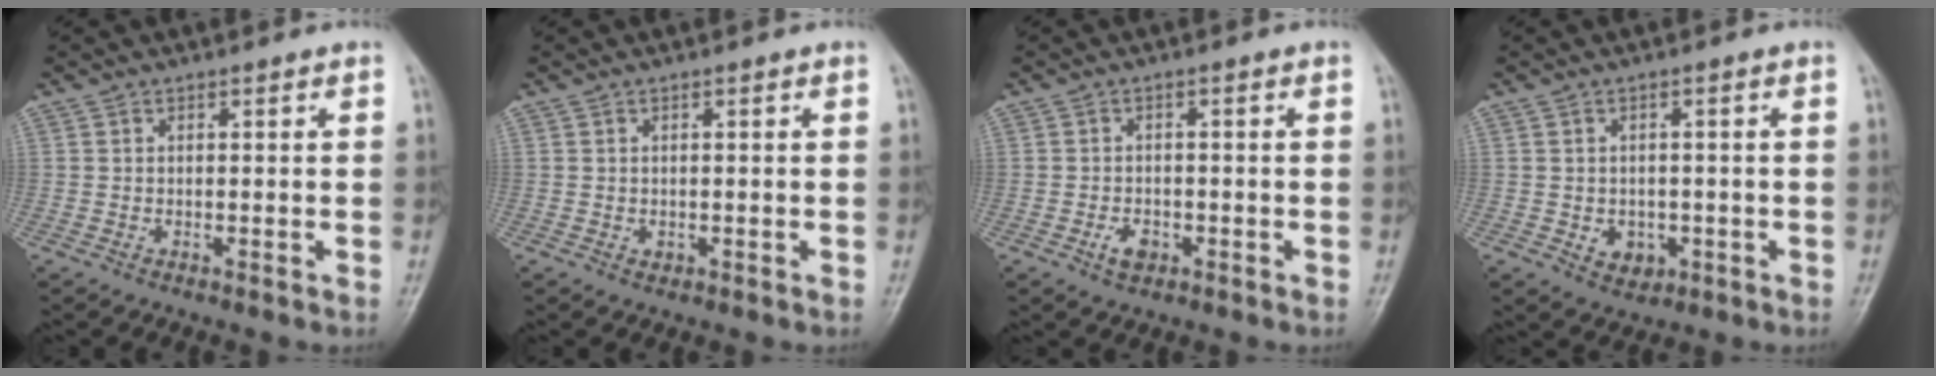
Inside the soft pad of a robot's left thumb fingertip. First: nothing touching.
{"total": 0.8, "force": [-0.1, 0.6, 0.5], "torque": [-0.001, 0.001, 0.000]}
{"total": 3.1, "force": [-1.5, 2.0, 1.9], "torque": [-0.030, 0.006, -0.024]}
{"total": 3.9, "force": [-1.0, 3.2, 2.0], "torque": [-0.012, 0.004, -0.004]}